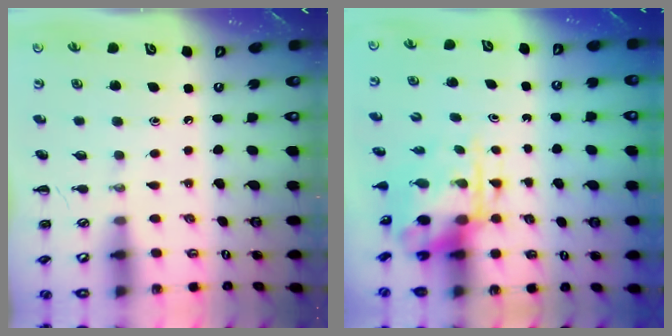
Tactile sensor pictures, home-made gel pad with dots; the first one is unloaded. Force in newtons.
{"total": 5.4, "press": 5.2, "slide": 1.3}